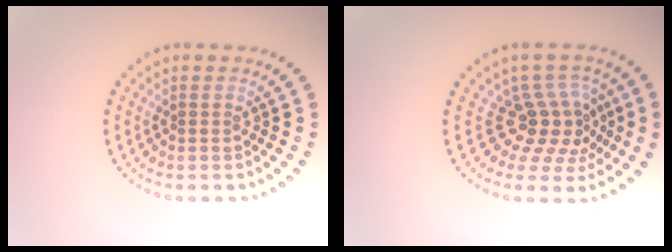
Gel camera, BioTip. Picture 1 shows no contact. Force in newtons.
{"total": 3.8, "press": 2.7, "slide": 2.8}